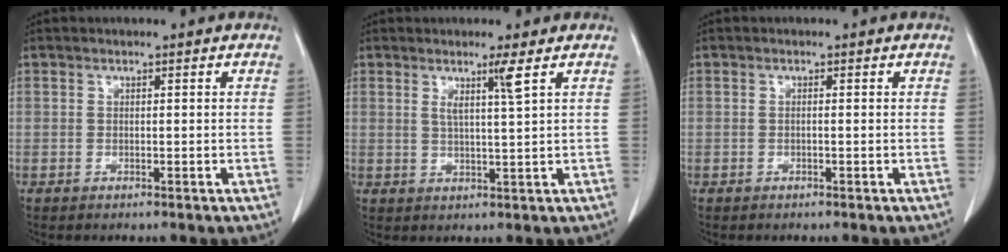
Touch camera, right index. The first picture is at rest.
{"total": 3.3, "force": [1.7, -0.9, 2.7], "torque": [-0.053, -0.009, 0.033]}
{"total": 0.0}